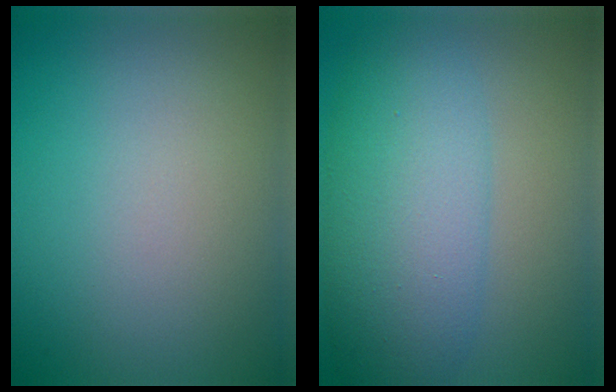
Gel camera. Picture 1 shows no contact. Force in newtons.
{"total": 7.6, "press": 7.6, "slide": 0.1}